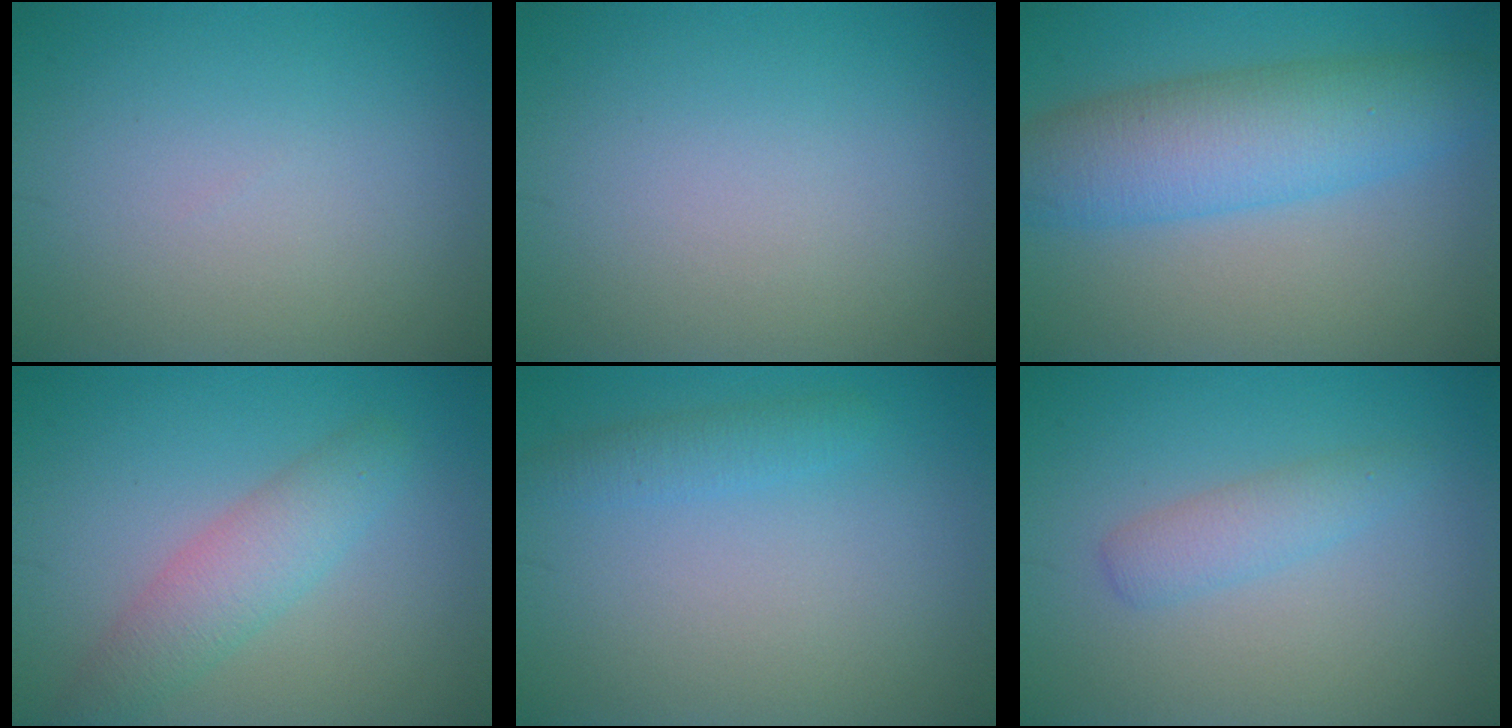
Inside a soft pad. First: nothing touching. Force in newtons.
{"total": 0.0}
{"total": 7.2, "press": 7.2, "slide": 0.2}
{"total": 3.6, "press": 3.6, "slide": 0.1}
{"total": 1.6, "press": 1.6, "slide": 0.0}
{"total": 2.0, "press": 2.0, "slide": 0.1}